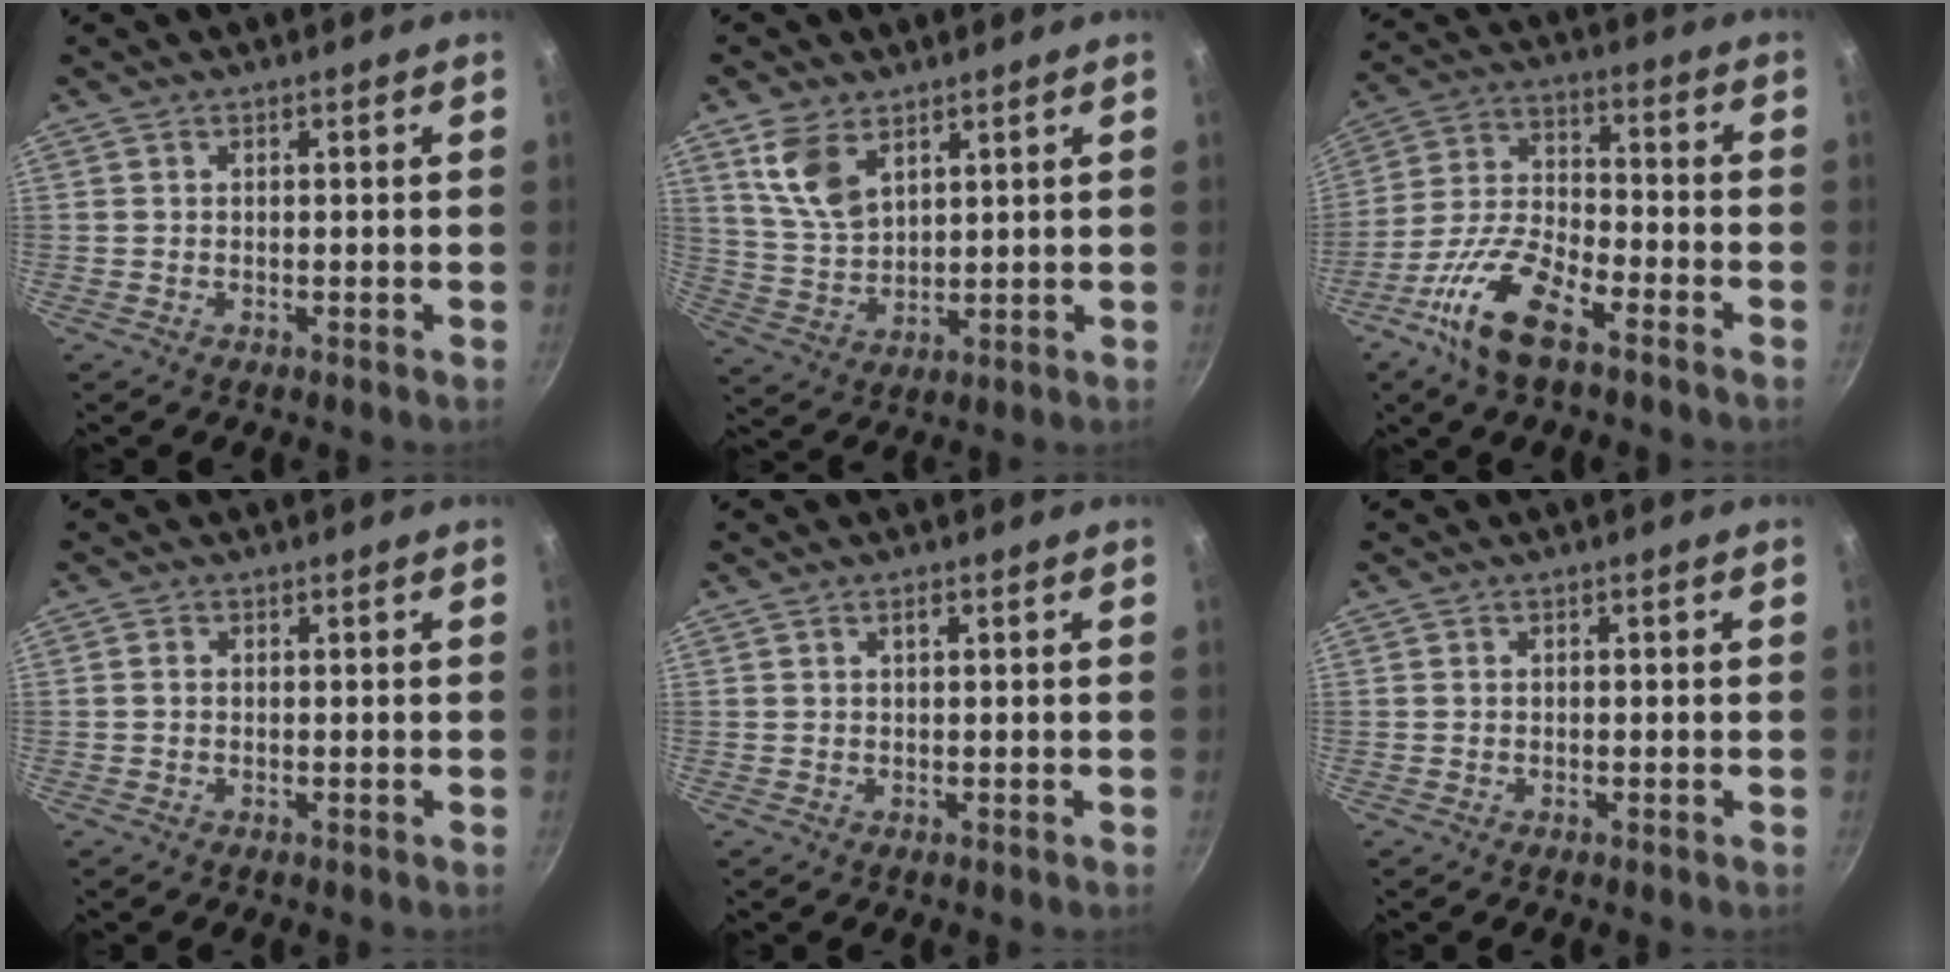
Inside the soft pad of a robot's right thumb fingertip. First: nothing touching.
{"total": 8.7, "force": [4.8, 4.9, 5.4], "torque": [-0.093, -0.027, 0.103]}
{"total": 13.9, "force": [-8.2, 5.2, 10.1], "torque": [-0.200, 0.041, -0.166]}
{"total": 0.8, "force": [-0.1, 0.7, 0.4], "torque": [-0.008, 0.005, -0.003]}
{"total": 1.0, "force": [0.4, 0.3, 0.9], "torque": [-0.017, 0.005, 0.007]}
{"total": 0.0}